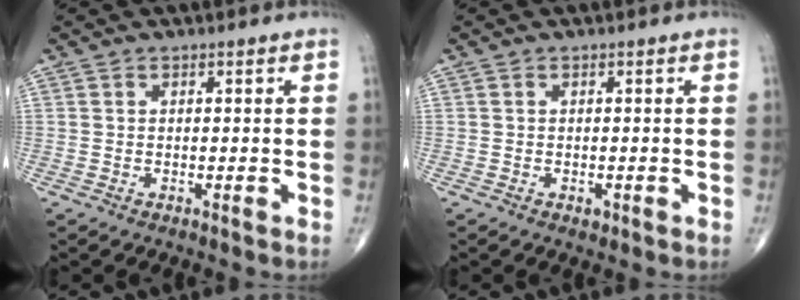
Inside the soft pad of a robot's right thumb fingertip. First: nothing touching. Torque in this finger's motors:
{"motor_torque": [0.10, 0.04, -0.06, -0.20, -0.07]}